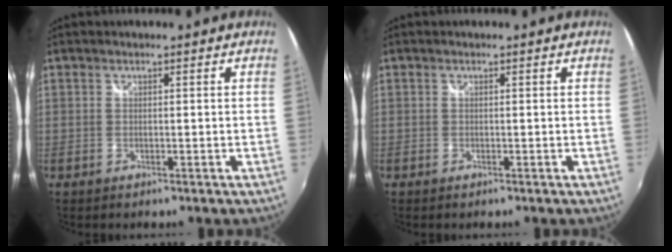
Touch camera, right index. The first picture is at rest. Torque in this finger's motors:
{"motor_torque": [-0.04, -0.05, 0.00, 0.01]}